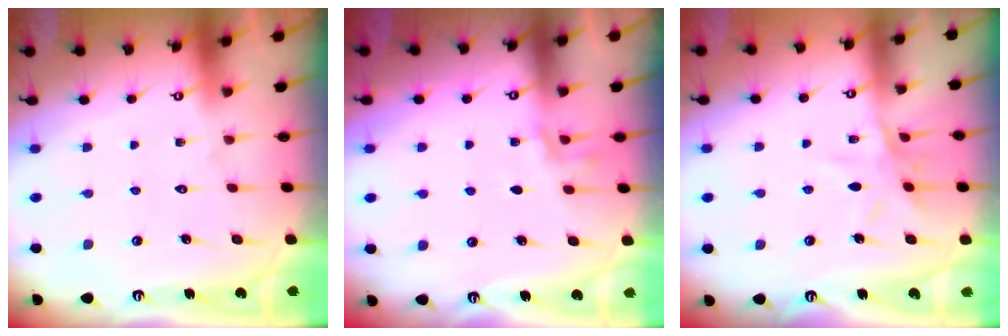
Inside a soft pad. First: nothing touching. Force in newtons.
{"total": 3.3, "press": 2.9, "slide": 1.7}
{"total": 8.1, "press": 8.0, "slide": 0.7}